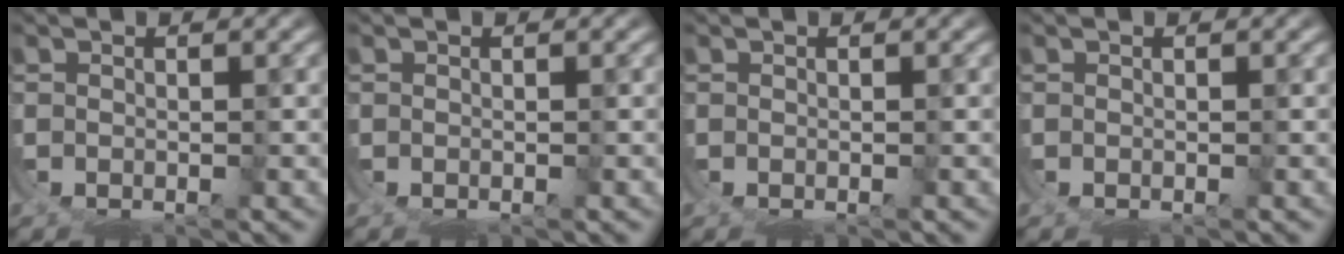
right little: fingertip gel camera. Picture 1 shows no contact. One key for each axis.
{"total": 0.0}
{"total": 0.0}
{"total": 0.0}